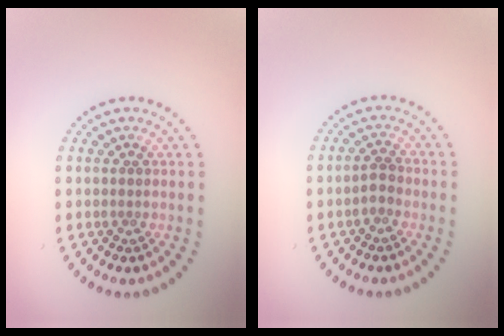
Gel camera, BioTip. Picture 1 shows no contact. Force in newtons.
{"total": 1.4, "press": 1.3, "slide": 0.5}